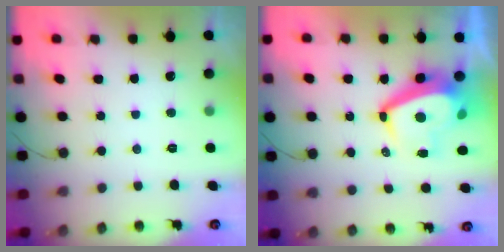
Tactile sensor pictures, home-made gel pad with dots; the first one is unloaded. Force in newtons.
{"total": 11.5, "press": 11.4, "slide": 1.6}